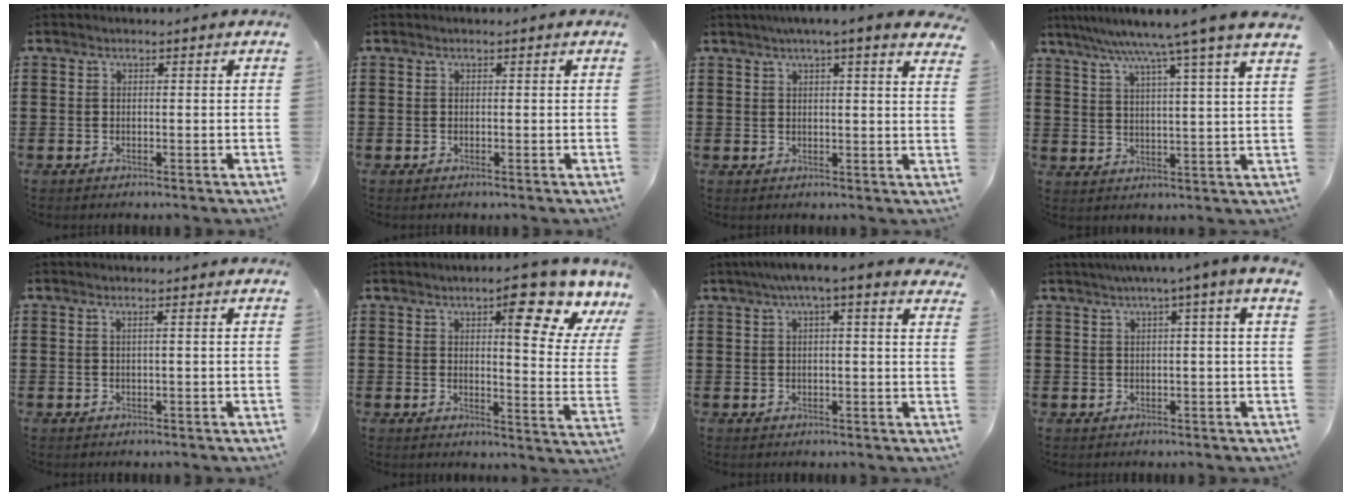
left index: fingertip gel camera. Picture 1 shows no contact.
{"total": 0.0}
{"total": 3.4, "force": [2.8, 0.0, 1.9], "torque": [-0.047, 0.002, 0.050]}
{"total": 7.8, "force": [6.2, -1.0, 4.7], "torque": [-0.103, -0.029, 0.099]}
{"total": 0.8, "force": [0.2, -0.3, 0.7], "torque": [-0.011, -0.005, 0.003]}
{"total": 10.7, "force": [6.9, 1.4, 8.0], "torque": [-0.117, -0.039, 0.102]}
{"total": 3.8, "force": [2.4, 0.0, 2.9], "torque": [-0.063, 0.003, 0.041]}
{"total": 1.9, "force": [0.8, -0.4, 1.7], "torque": [-0.032, -0.003, 0.010]}